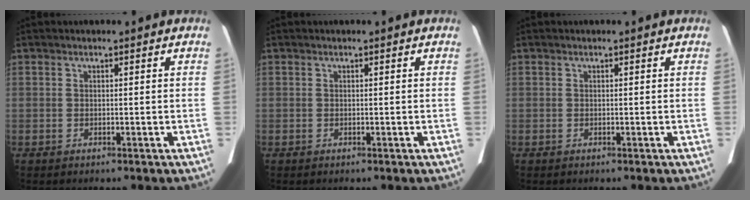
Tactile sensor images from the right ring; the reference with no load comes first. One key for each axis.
{"total": 0.0}
{"total": 0.0}